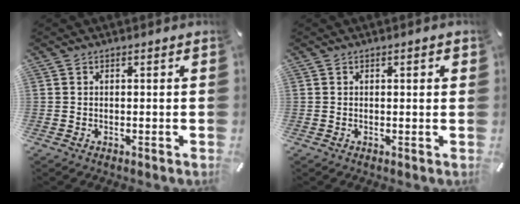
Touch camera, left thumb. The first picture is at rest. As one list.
[{"total": 1.4, "force": [0.4, 0.3, 1.3], "torque": [-0.017, -0.001, 0.005]}]